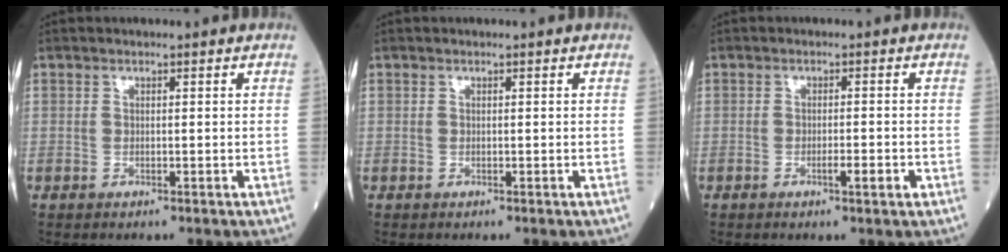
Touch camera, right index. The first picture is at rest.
{"total": 0.0}
{"total": 2.3, "force": [-0.9, 0.2, 2.1], "torque": [-0.029, -0.001, -0.015]}